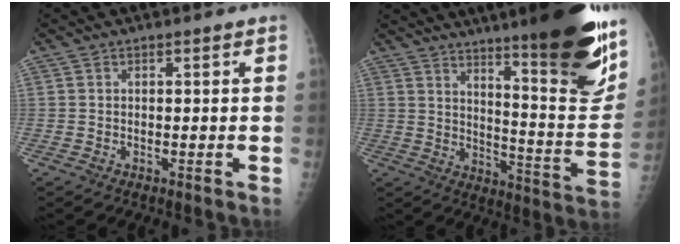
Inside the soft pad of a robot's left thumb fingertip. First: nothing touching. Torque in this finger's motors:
{"motor_torque": [3.75, 1.26, 1.35, -1.42, 0.11]}